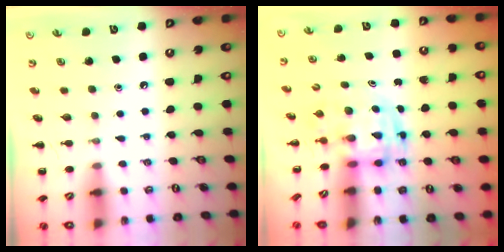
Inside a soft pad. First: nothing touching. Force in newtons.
{"total": 2.8, "press": 2.8, "slide": 0.6}